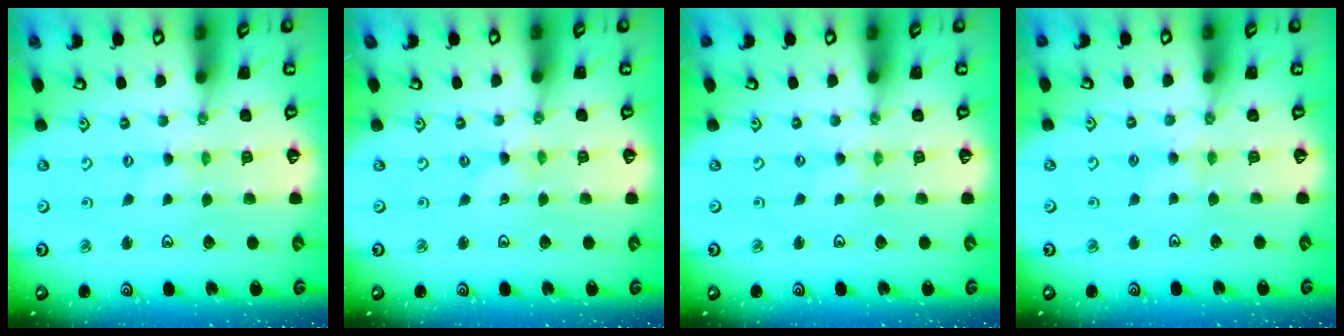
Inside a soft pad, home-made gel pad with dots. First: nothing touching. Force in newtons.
{"total": 0.0}
{"total": 0.6, "press": 0.6, "slide": 0.1}
{"total": 3.8, "press": 3.7, "slide": 0.6}